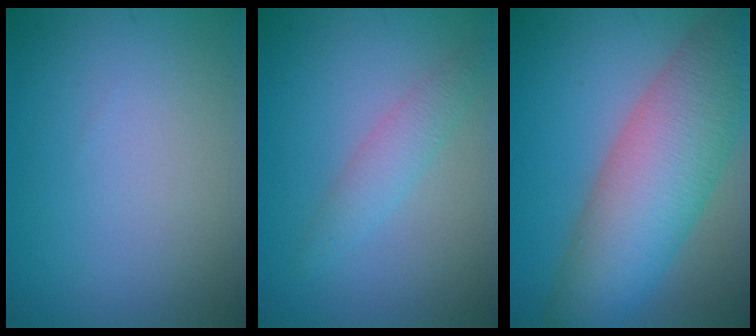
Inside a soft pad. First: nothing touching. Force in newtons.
{"total": 2.2, "press": 2.2, "slide": 0.2}
{"total": 10.9, "press": 10.9, "slide": 0.6}